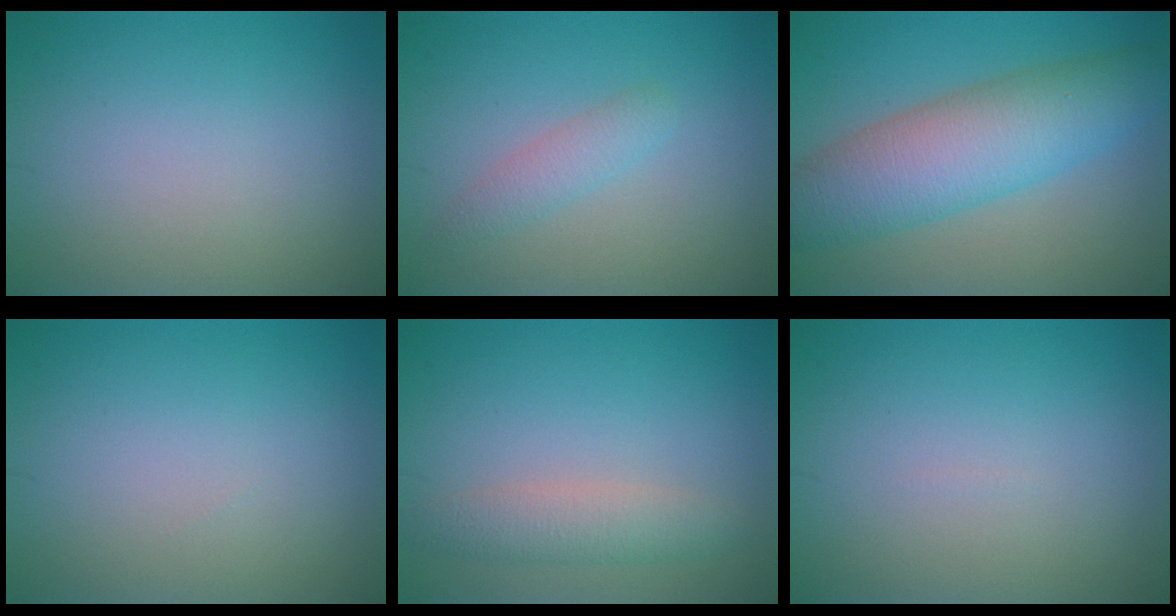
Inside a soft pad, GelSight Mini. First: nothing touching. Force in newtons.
{"total": 1.9, "press": 1.9, "slide": 0.0}
{"total": 8.1, "press": 8.1, "slide": 0.2}
{"total": 0.0}
{"total": 2.8, "press": 2.8, "slide": 0.0}
{"total": 0.0}